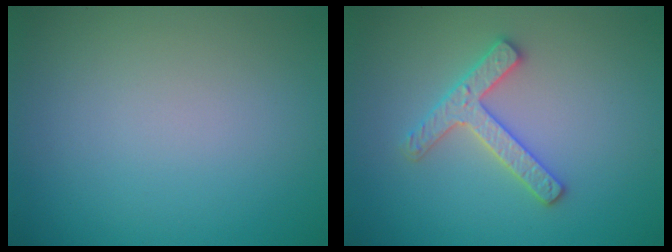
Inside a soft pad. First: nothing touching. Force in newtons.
{"total": 2.9, "press": 2.8, "slide": 0.6}